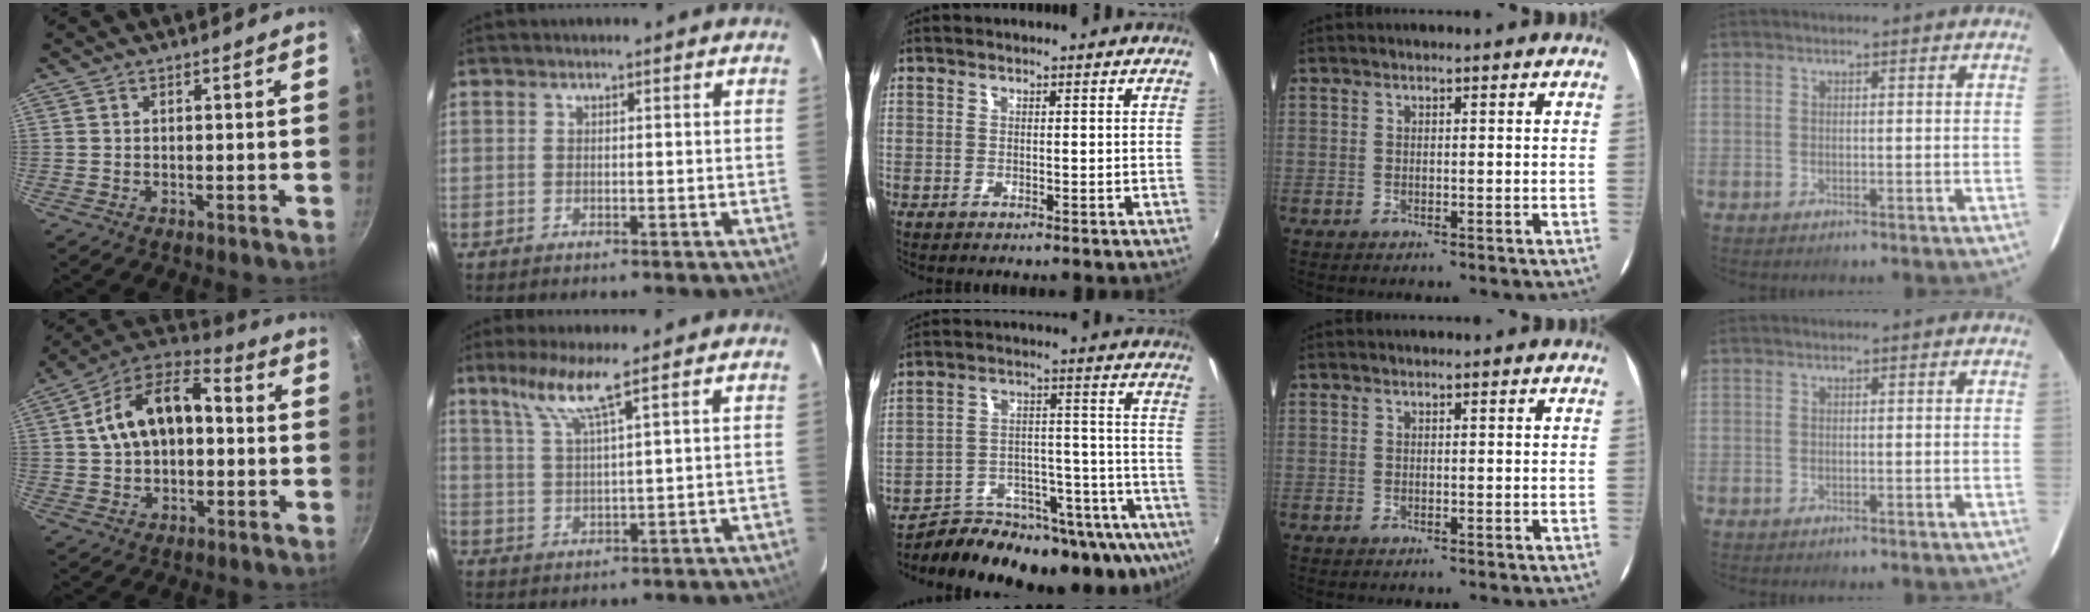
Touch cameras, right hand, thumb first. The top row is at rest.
{"thumb": {"total": 16.5, "force": [1.2, 10.4, 12.7], "torque": [-0.204, 0.044, 0.006]}, "index": {"total": 6.3, "force": [4.4, -0.6, 4.5], "torque": [-0.090, 0.000, 0.091]}, "middle": {"total": 25.1, "force": [-19.8, 8.5, 12.8], "torque": [-0.193, -0.018, -0.263]}}